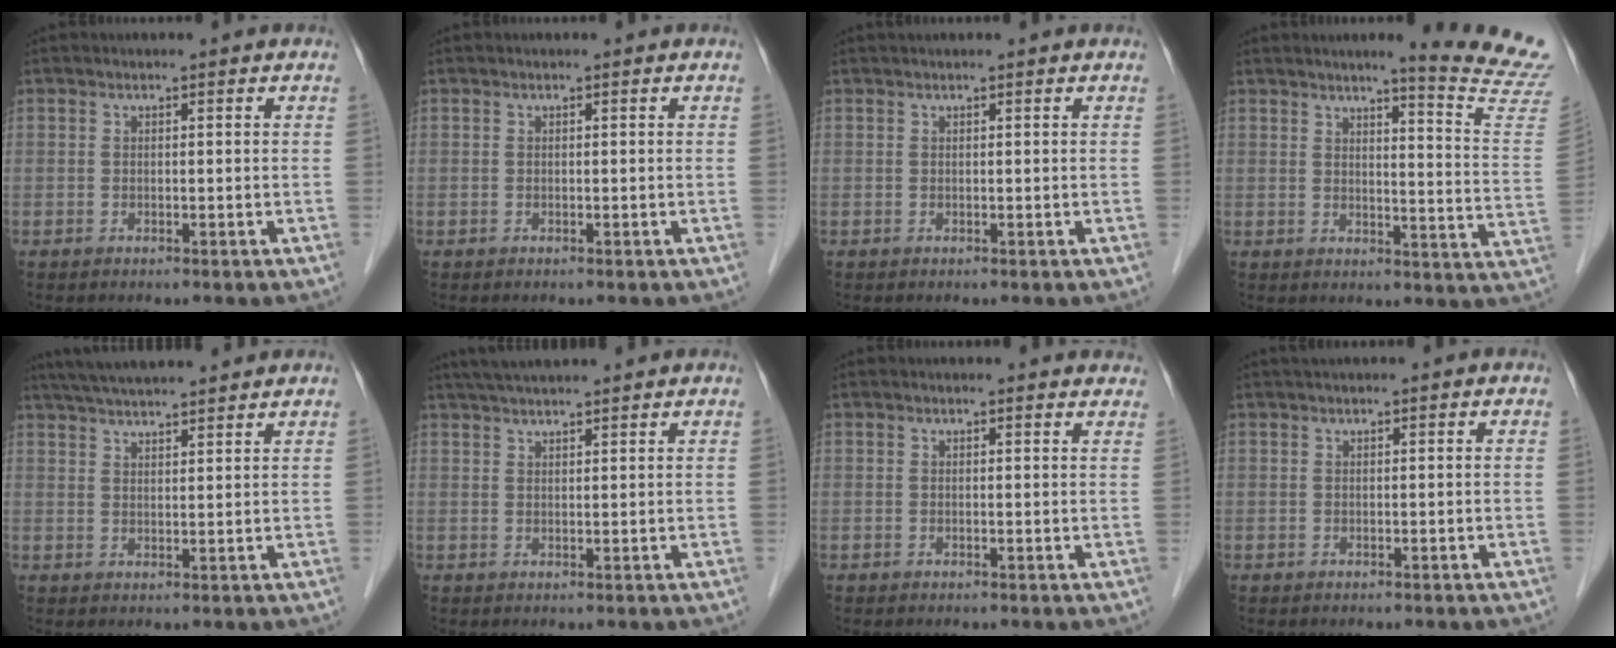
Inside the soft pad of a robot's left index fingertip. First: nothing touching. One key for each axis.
{"total": 0.0}
{"total": 1.8, "fx": 1.7, "fy": 0.1, "fz": 0.7, "tx": -0.010, "ty": 0.026, "tz": 0.024}
{"total": 14.2, "fx": 13.2, "fy": -1.9, "fz": 5.1, "tx": -0.063, "ty": -0.106, "tz": 0.136}
{"total": 12.0, "fx": 10.8, "fy": 1.1, "fz": 5.1, "tx": -0.091, "ty": 0.035, "tz": 0.163}
{"total": 8.6, "fx": 7.7, "fy": 0.5, "fz": 3.8, "tx": -0.064, "ty": 0.040, "tz": 0.113}
{"total": 5.1, "fx": 4.9, "fy": 0.9, "fz": 0.7, "tx": 0.001, "ty": -0.003, "tz": 0.033}
{"total": 2.8, "fx": 2.5, "fy": 0.2, "fz": 1.2, "tx": -0.013, "ty": 0.033, "tz": 0.036}